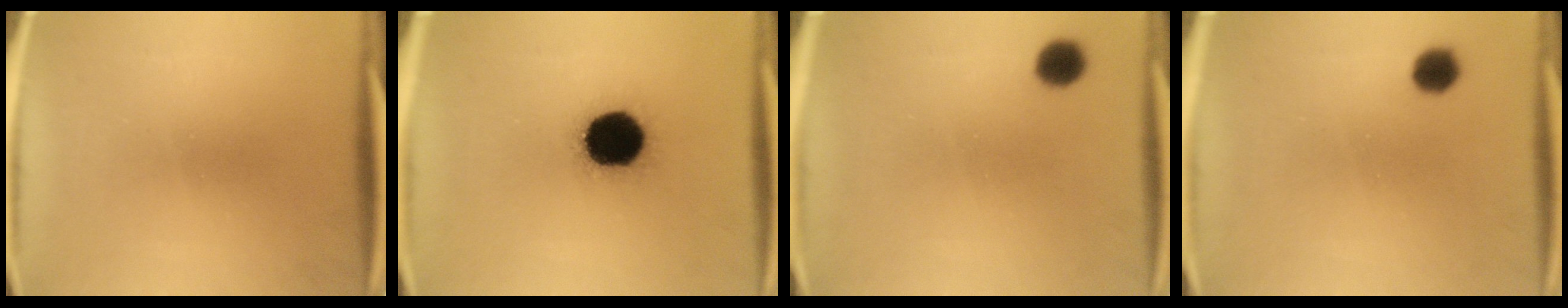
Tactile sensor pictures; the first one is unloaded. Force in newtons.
{"total": 19.7}
{"total": 4.1}
{"total": 3.8}